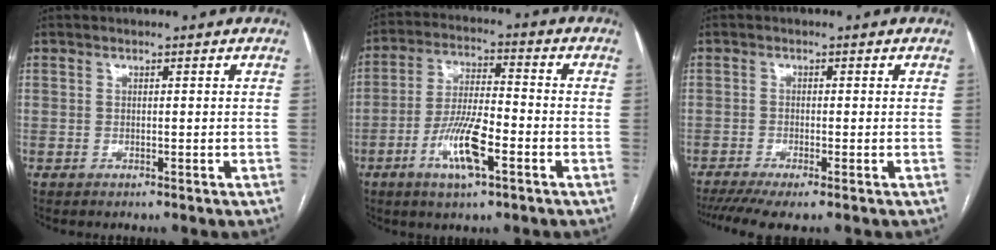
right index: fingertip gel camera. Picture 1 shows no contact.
{"total": 10.0, "force": [-4.3, 2.1, 8.8], "torque": [-0.174, -0.003, -0.076]}
{"total": 5.6, "force": [-4.0, 0.5, 3.9], "torque": [-0.063, -0.010, -0.068]}